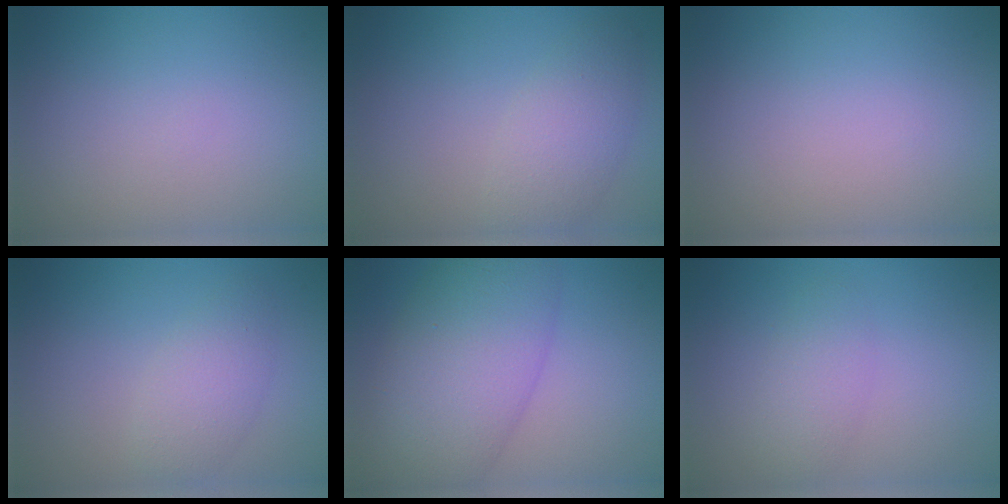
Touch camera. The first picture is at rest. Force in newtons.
{"total": 3.3, "press": 3.3, "slide": 0.2}
{"total": 0.0}
{"total": 2.6, "press": 2.6, "slide": 0.1}
{"total": 8.9, "press": 8.9, "slide": 0.3}
{"total": 2.2, "press": 2.2, "slide": 0.1}